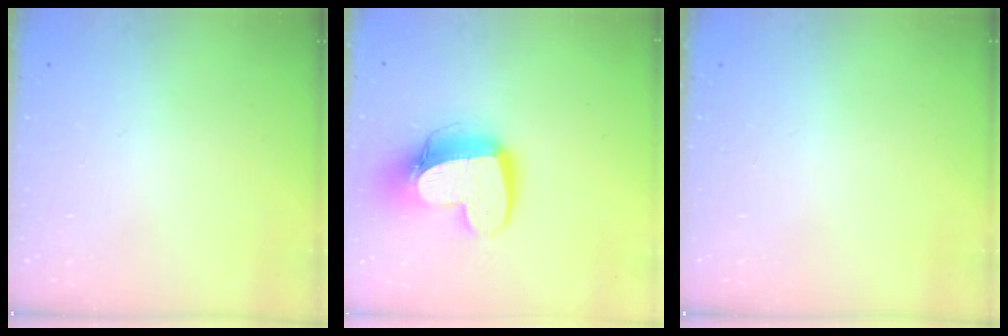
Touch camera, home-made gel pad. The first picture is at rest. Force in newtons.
{"total": 15.2, "press": 15.2, "slide": 1.4}
{"total": 0.0}